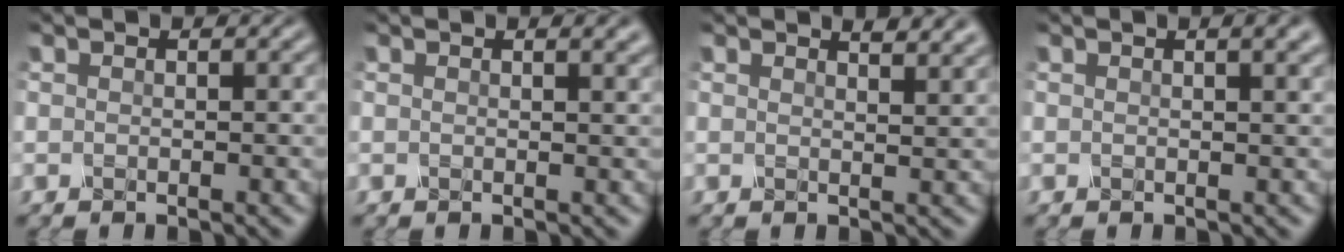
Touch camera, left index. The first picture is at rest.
{"total": 1.9, "force": [1.2, 0.7, 1.3], "torque": [-0.009, 0.001, 0.016]}
{"total": 3.0, "force": [2.5, 0.8, 1.5], "torque": [-0.010, 0.012, 0.017]}
{"total": 3.0, "force": [1.7, 1.1, 2.3], "torque": [-0.017, 0.009, 0.010]}